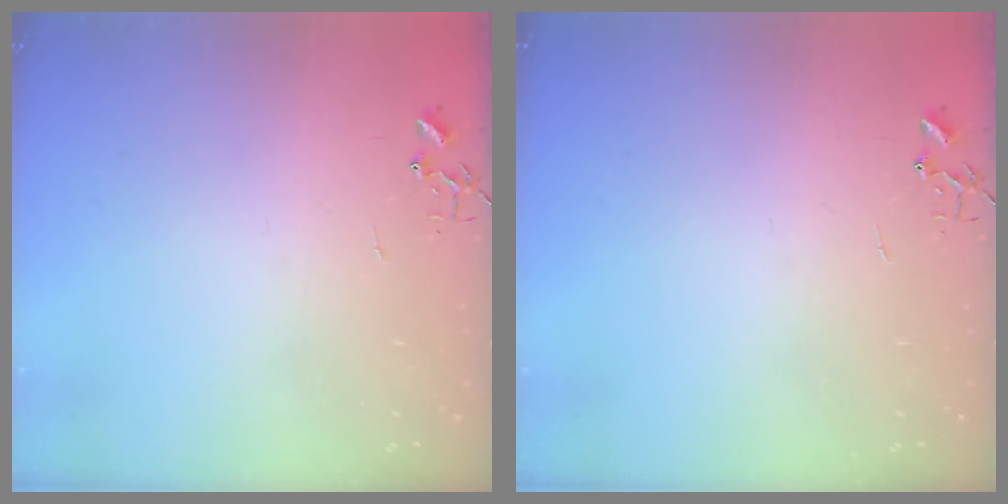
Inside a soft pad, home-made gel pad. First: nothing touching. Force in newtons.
{"total": 0.0}